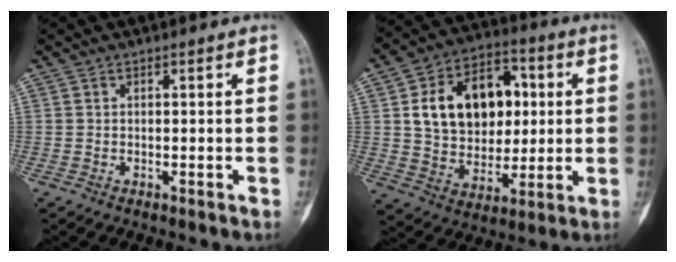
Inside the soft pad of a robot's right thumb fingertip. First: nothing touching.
{"total": 19.0, "force": [3.7, 13.5, 12.9], "torque": [-0.164, 0.009, 0.064]}